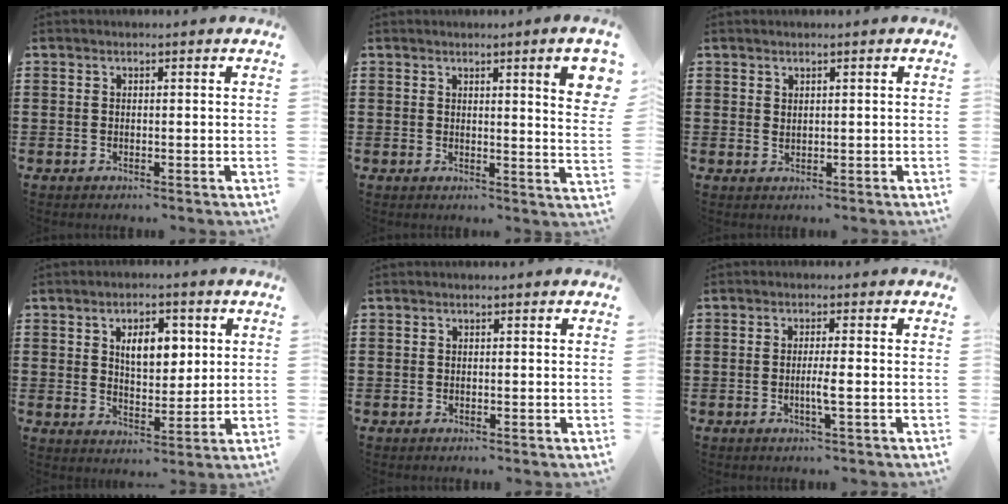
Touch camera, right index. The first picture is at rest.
{"total": 5.7, "force": [2.5, 0.4, 5.1], "torque": [-0.077, -0.008, 0.036]}
{"total": 0.8, "force": [0.7, 0.4, 0.2], "torque": [-0.006, 0.002, 0.014]}
{"total": 6.4, "force": [2.2, 3.6, 4.8], "torque": [-0.081, 0.005, 0.031]}
{"total": 0.0}
{"total": 2.7, "force": [-0.7, -0.2, 2.6], "torque": [-0.046, -0.006, -0.014]}